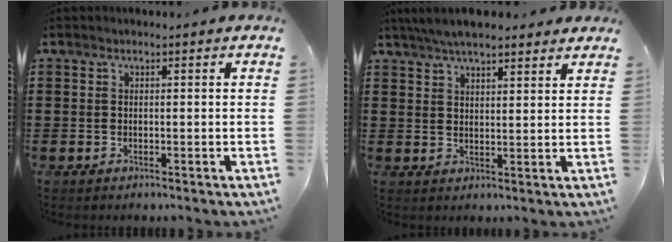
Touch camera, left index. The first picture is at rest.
{"total": 5.3, "force": [4.7, 1.0, 2.2], "torque": [-0.054, -0.002, 0.089]}